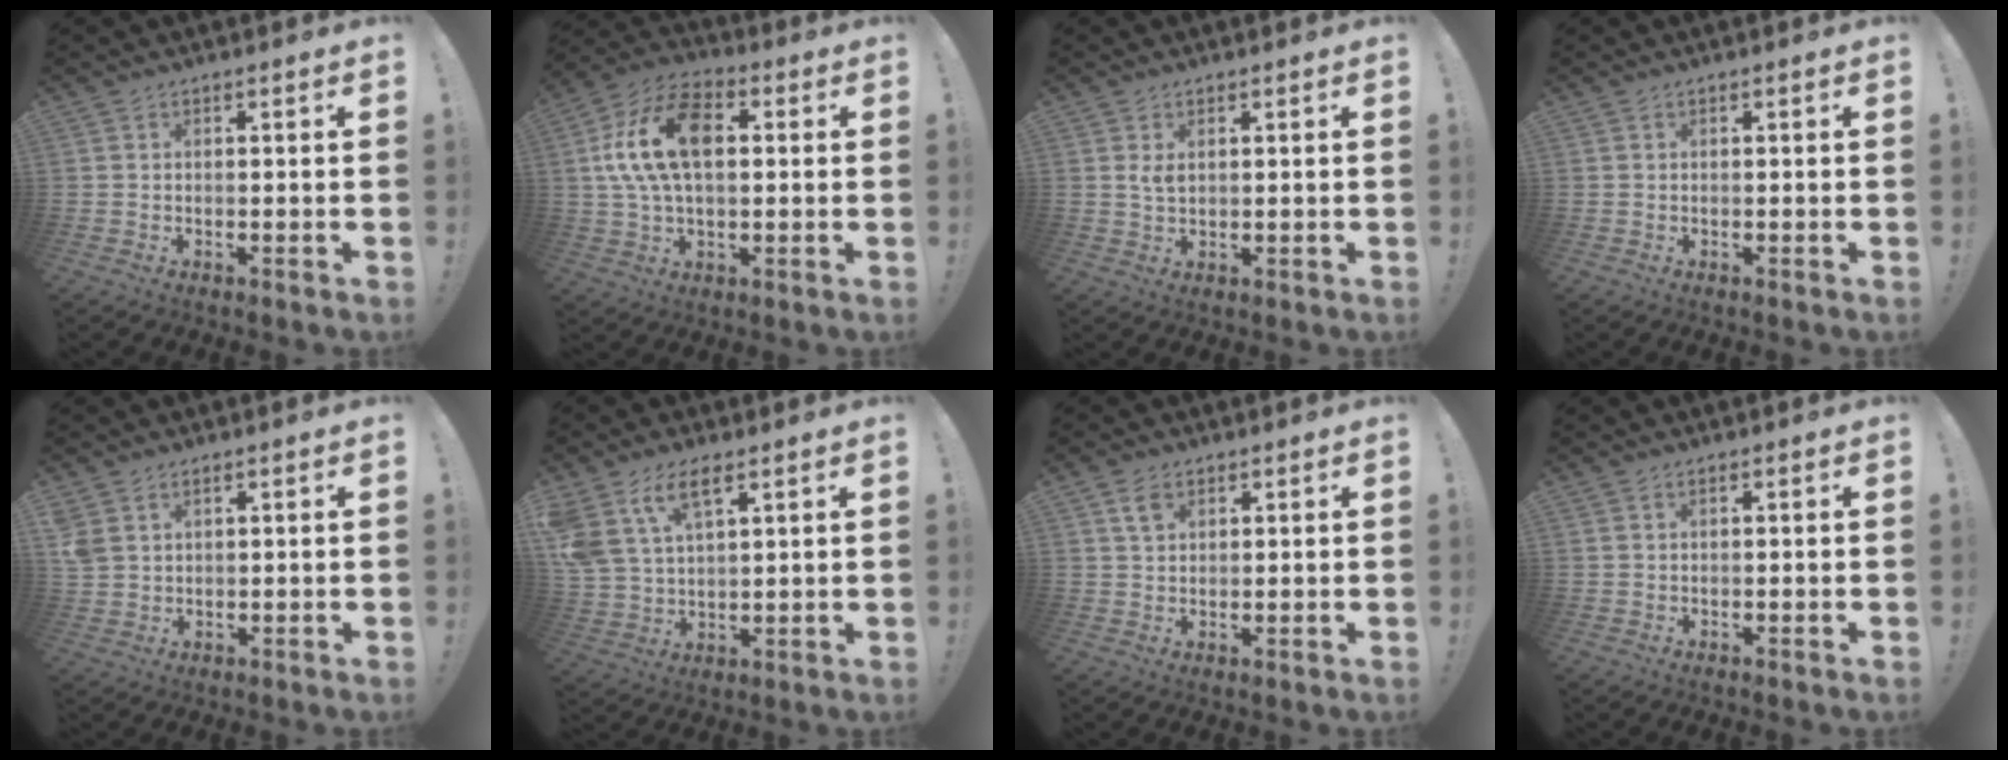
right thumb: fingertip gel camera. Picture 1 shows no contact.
{"total": 17.4, "force": [3.1, 10.6, 13.5], "torque": [-0.251, 0.008, 0.051]}
{"total": 2.7, "force": [0.9, 1.5, 2.0], "torque": [-0.033, -0.001, 0.014]}
{"total": 0.0}
{"total": 4.1, "force": [1.9, 3.0, 2.0], "torque": [-0.040, -0.006, 0.039]}
{"total": 10.7, "force": [6.4, 5.4, 6.7], "torque": [-0.142, -0.025, 0.121]}
{"total": 4.4, "force": [2.6, 2.9, 2.2], "torque": [-0.031, -0.002, 0.048]}
{"total": 0.6, "force": [0.4, 0.3, 0.4], "torque": [-0.011, 0.002, 0.007]}